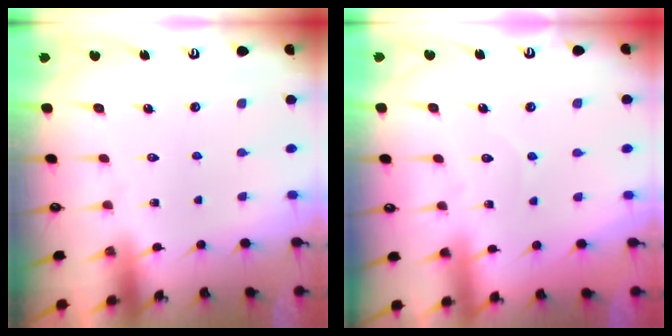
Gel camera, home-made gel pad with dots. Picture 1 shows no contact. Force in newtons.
{"total": 3.1, "press": 3.1, "slide": 0.3}